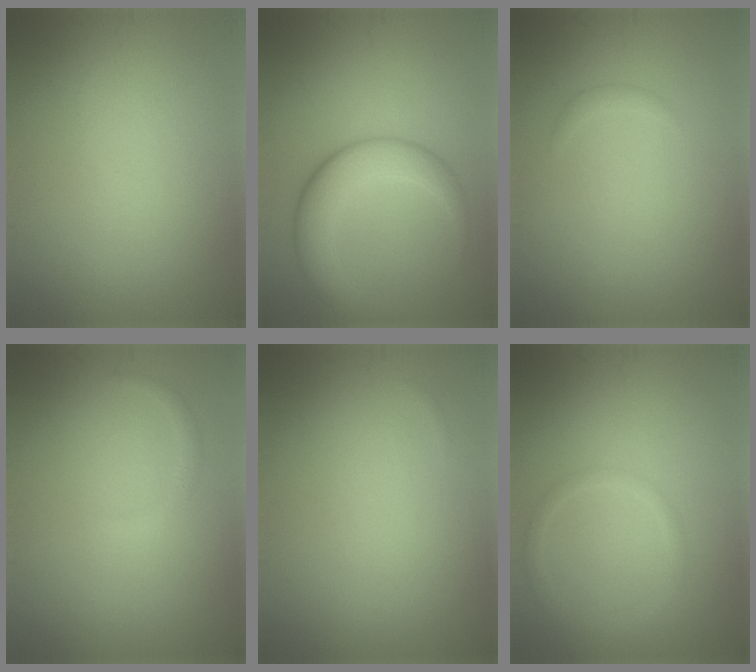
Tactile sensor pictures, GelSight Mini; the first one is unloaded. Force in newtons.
{"total": 5.9, "press": 5.9, "slide": 0.2}
{"total": 0.6, "press": 0.6, "slide": 0.1}
{"total": 0.9, "press": 0.9, "slide": 0.0}
{"total": 0.0}
{"total": 1.7, "press": 1.7, "slide": 0.1}